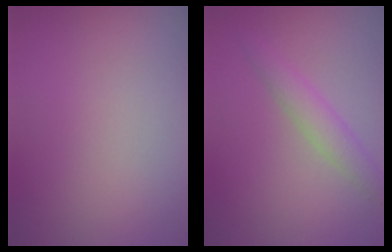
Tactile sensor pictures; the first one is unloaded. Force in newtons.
{"total": 2.2, "press": 2.2, "slide": 0.1}